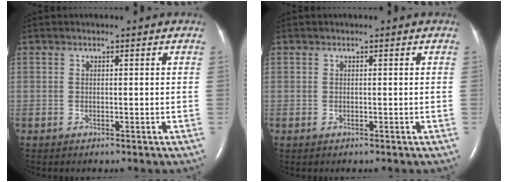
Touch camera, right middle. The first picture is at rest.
{"total": 0.0}